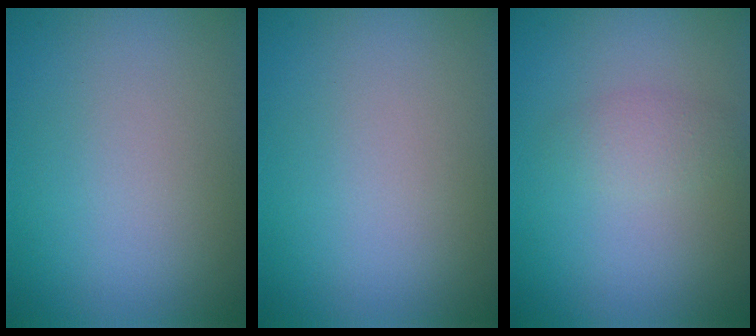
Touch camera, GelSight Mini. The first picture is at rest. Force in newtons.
{"total": 0.0}
{"total": 1.5, "press": 1.5, "slide": 0.0}